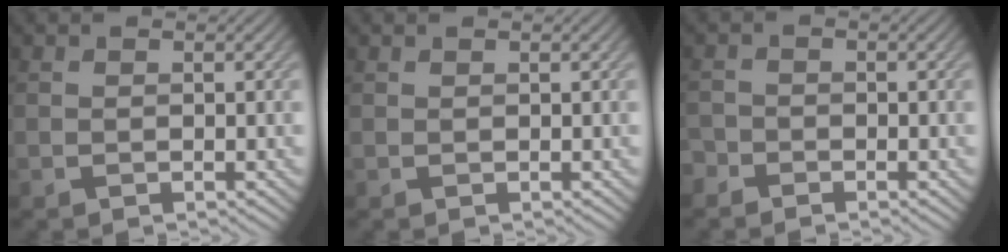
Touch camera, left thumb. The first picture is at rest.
{"total": 0.0}
{"total": 1.7, "force": [-1.4, 0.8, 0.1], "torque": [0.000, -0.002, -0.037]}